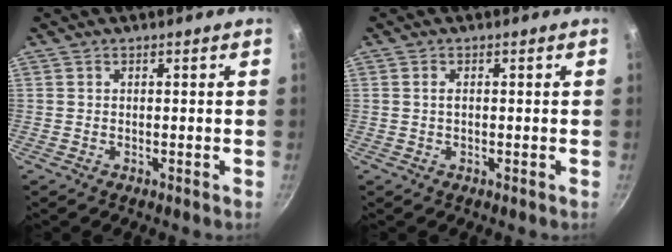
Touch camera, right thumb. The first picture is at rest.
{"total": 1.1, "force": [0.1, 0.6, 0.9], "torque": [-0.016, 0.003, 0.001]}